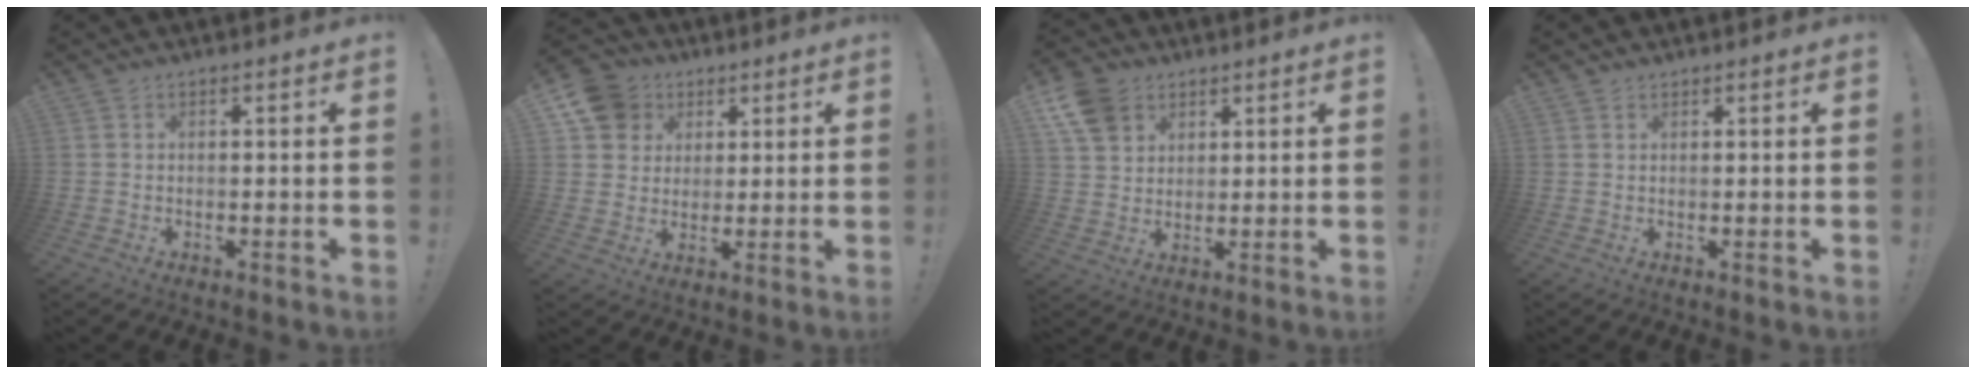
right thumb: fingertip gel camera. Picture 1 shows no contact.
{"total": 10.7, "force": [4.5, 9.2, 3.1], "torque": [-0.043, -0.020, 0.091]}
{"total": 9.5, "force": [5.4, 7.0, 3.6], "torque": [-0.070, -0.024, 0.108]}
{"total": 0.9, "force": [0.7, 0.5, 0.0], "torque": [0.005, -0.002, 0.013]}